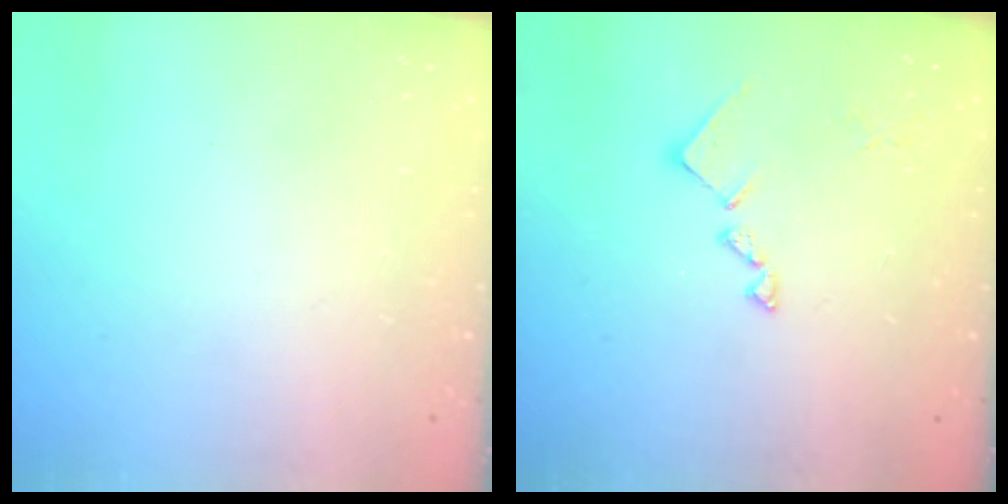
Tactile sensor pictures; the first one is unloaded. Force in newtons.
{"total": 10.6, "press": 10.5, "slide": 0.5}